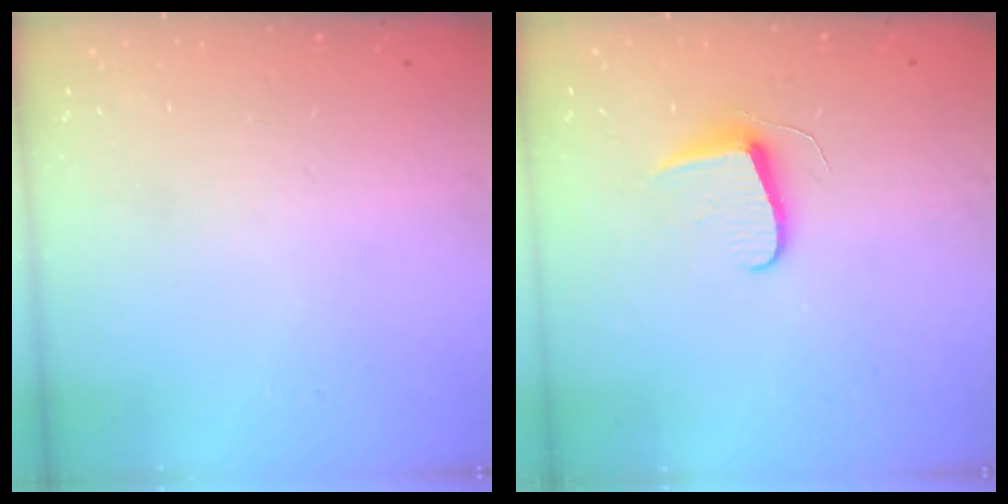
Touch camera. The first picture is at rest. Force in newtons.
{"total": 7.1, "press": 7.1, "slide": 0.7}